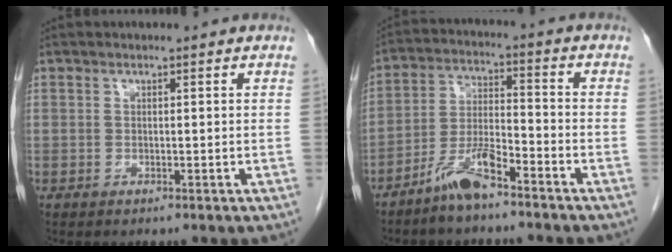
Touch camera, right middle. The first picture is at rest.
{"total": 7.4, "force": [-5.5, 1.3, 4.8], "torque": [-0.103, -0.004, -0.110]}